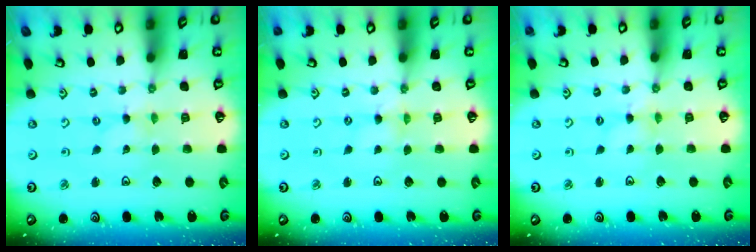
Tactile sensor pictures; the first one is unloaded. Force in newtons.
{"total": 0.0}
{"total": 0.0}